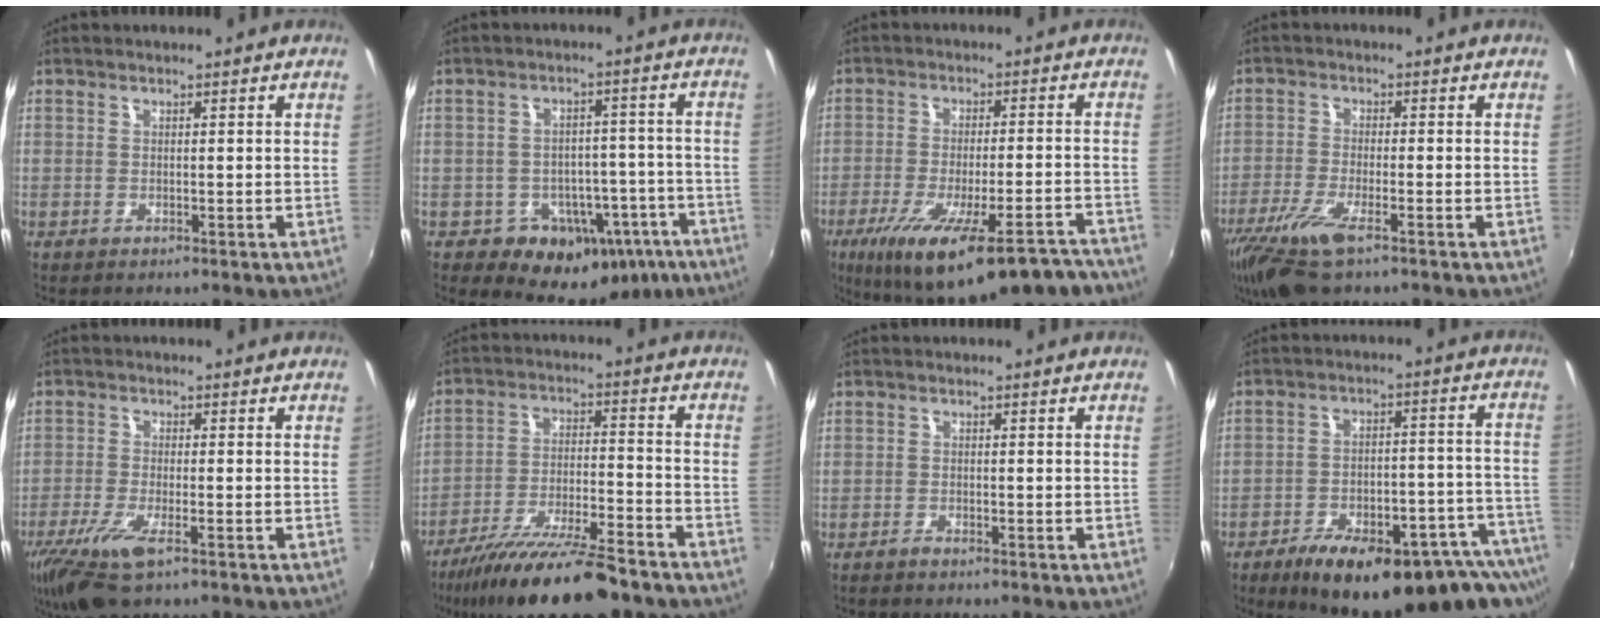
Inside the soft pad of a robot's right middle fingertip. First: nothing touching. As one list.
[{"total": 14.3, "force": [-7.7, 10.6, 5.7], "torque": [-0.088, 0.034, -0.067]}, {"total": 21.9, "force": [-15.5, 5.3, 14.6], "torque": [-0.244, -0.056, -0.216]}, {"total": 9.7, "force": [-6.4, 2.3, 7.0], "torque": [-0.161, -0.033, -0.125]}, {"total": 9.3, "force": [-5.8, 2.4, 6.9], "torque": [-0.159, -0.033, -0.110]}, {"total": 18.8, "force": [-15.2, 3.4, 10.6], "torque": [-0.201, -0.034, -0.244]}, {"total": 1.3, "force": [-1.2, 0.2, 0.4], "torque": [-0.013, -0.004, -0.026]}, {"total": 24.3, "force": [-17.7, 6.4, 15.4], "torque": [-0.220, -0.026, -0.234]}]